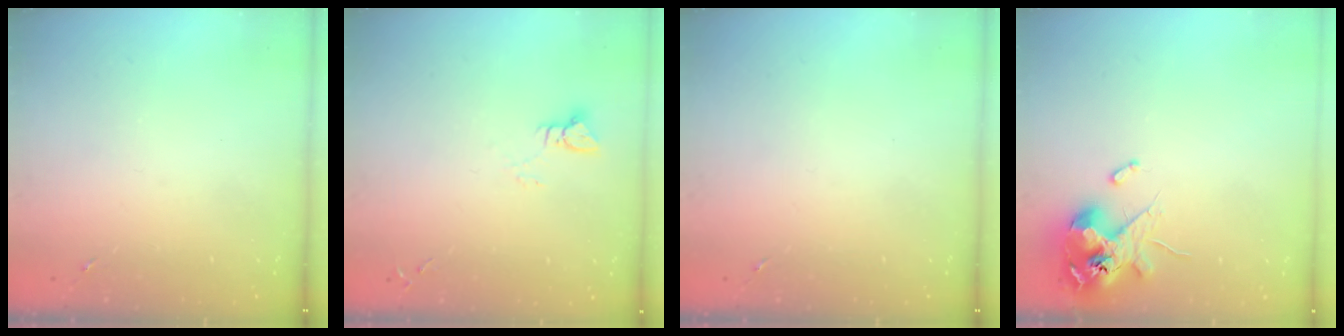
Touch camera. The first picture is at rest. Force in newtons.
{"total": 3.0, "press": 3.0, "slide": 0.3}
{"total": 0.0}
{"total": 12.4, "press": 12.2, "slide": 2.2}